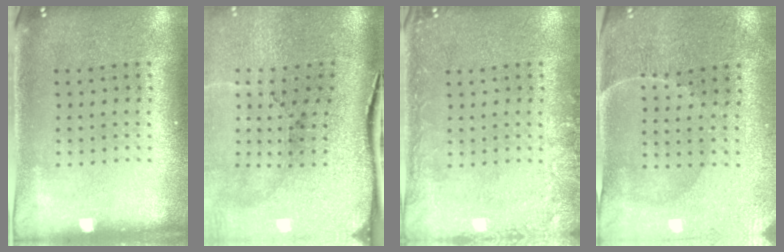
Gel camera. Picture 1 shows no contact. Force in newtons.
{"total": 4.9, "press": 4.0, "slide": 3.0}
{"total": 2.2, "press": 2.1, "slide": 0.2}
{"total": 0.7, "press": 0.6, "slide": 0.4}